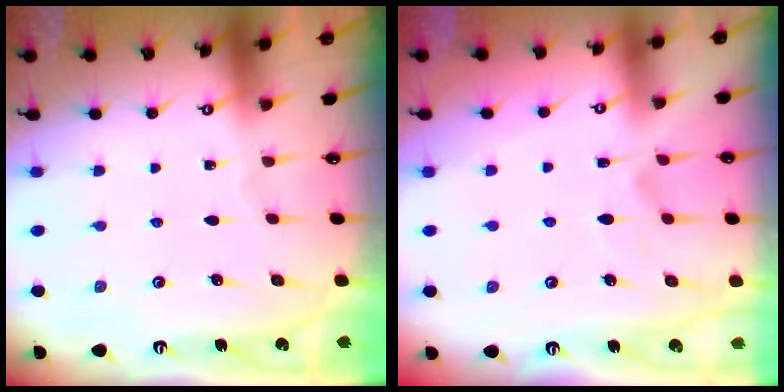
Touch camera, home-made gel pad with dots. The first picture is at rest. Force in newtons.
{"total": 1.4, "press": 0.8, "slide": 1.1}